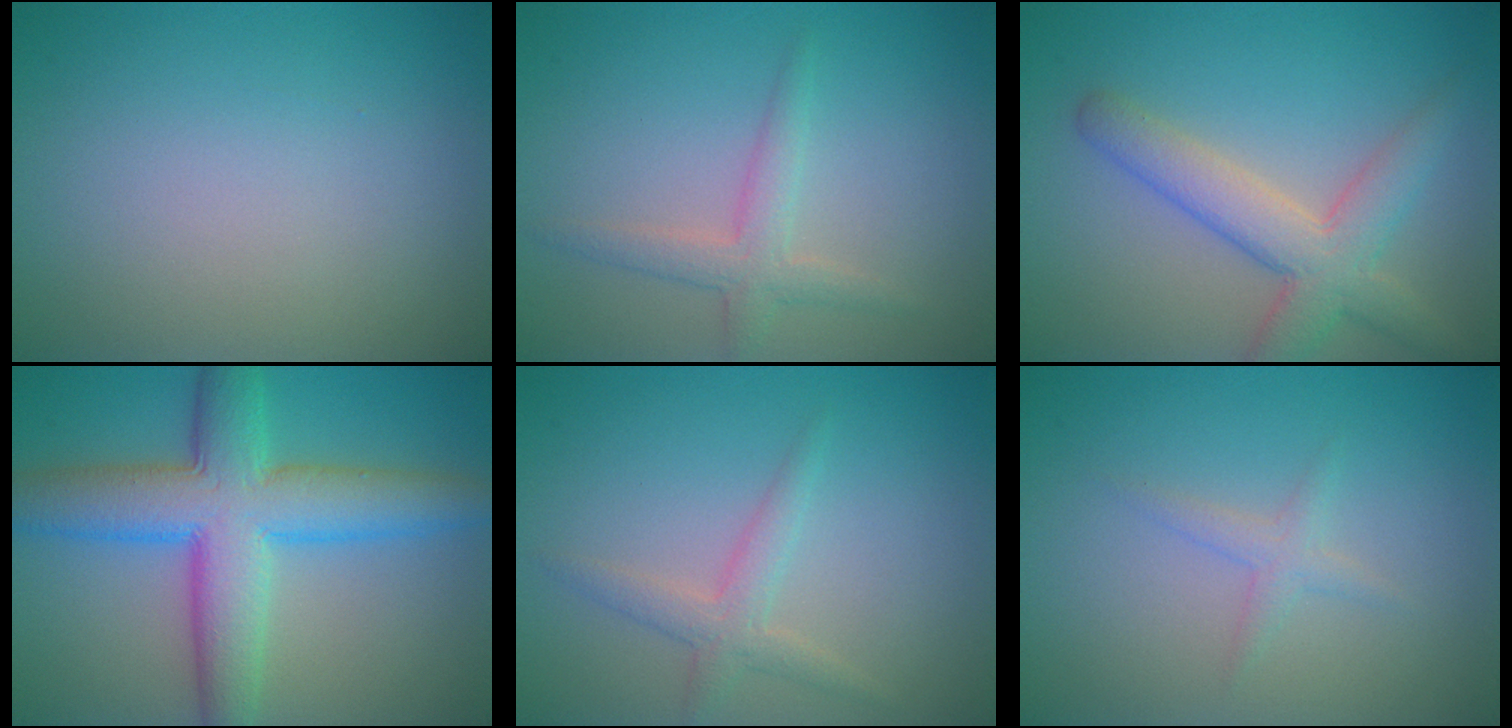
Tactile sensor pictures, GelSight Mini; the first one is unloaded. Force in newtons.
{"total": 2.4, "press": 2.4, "slide": 0.1}
{"total": 5.1, "press": 5.0, "slide": 0.3}
{"total": 8.9, "press": 8.9, "slide": 0.2}
{"total": 2.2, "press": 2.1, "slide": 0.1}
{"total": 1.3, "press": 1.3, "slide": 0.1}